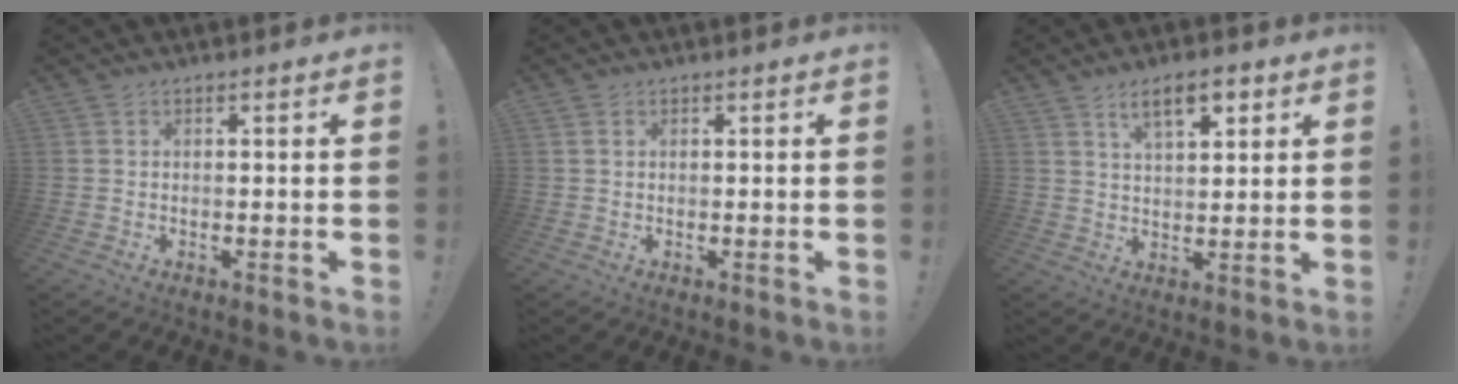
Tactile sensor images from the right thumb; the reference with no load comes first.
{"total": 1.1, "force": [0.5, 0.8, 0.5], "torque": [-0.016, 0.005, 0.011]}
{"total": 8.3, "force": [4.7, 3.3, 5.9], "torque": [-0.083, -0.015, 0.080]}